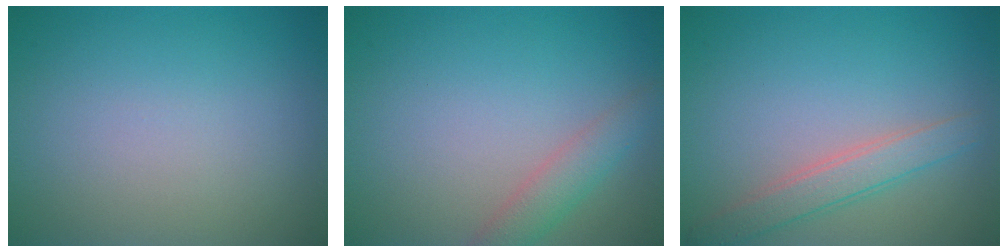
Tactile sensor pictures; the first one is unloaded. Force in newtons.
{"total": 2.5, "press": 2.5, "slide": 0.1}
{"total": 2.7, "press": 2.7, "slide": 0.1}